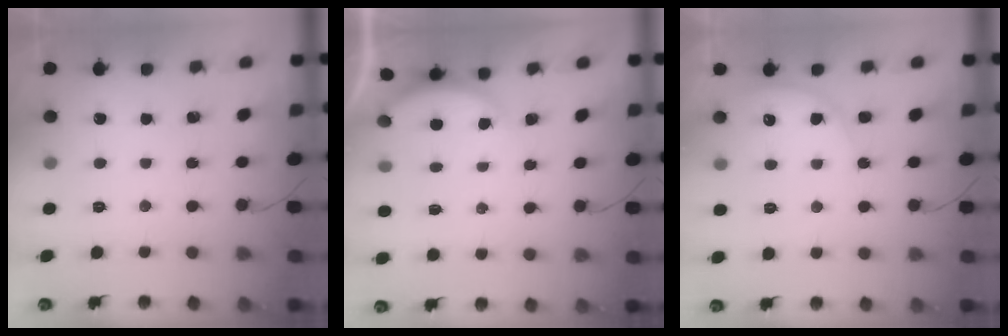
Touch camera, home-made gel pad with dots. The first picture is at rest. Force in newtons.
{"total": 2.2, "press": 2.2, "slide": 0.6}
{"total": 5.7, "press": 5.7, "slide": 0.6}